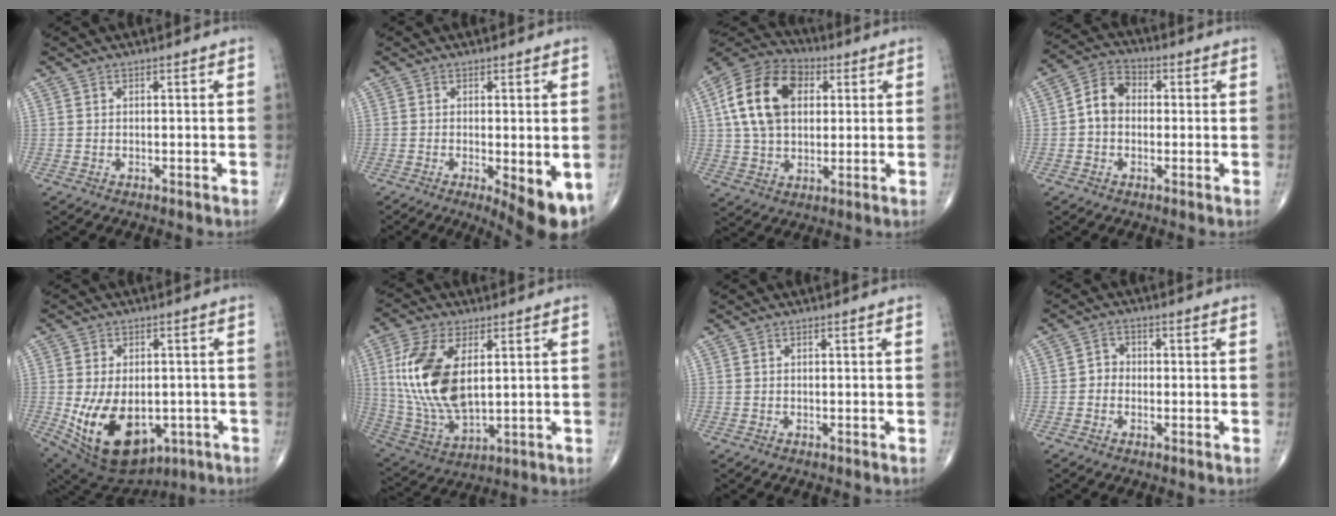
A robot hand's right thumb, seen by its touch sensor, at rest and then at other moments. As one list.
[{"total": 9.5, "force": [-3.2, 2.7, 8.5], "torque": [-0.114, -0.025, -0.042]}, {"total": 16.9, "force": [3.7, 11.2, 12.1], "torque": [-0.213, 0.015, 0.061]}, {"total": 6.9, "force": [-0.1, 5.4, 4.3], "torque": [-0.062, 0.025, -0.014]}, {"total": 17.7, "force": [-4.6, 11.1, 13.1], "torque": [-0.225, -0.008, -0.042]}, {"total": 17.0, "force": [3.5, 8.8, 14.0], "torque": [-0.287, -0.016, 0.079]}, {"total": 0.0}, {"total": 2.6, "force": [-0.6, 2.3, 1.1], "torque": [-0.002, 0.010, -0.018]}]